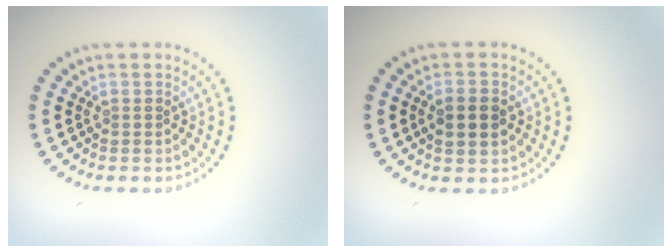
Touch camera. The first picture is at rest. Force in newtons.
{"total": 2.6, "press": 2.6, "slide": 0.1}